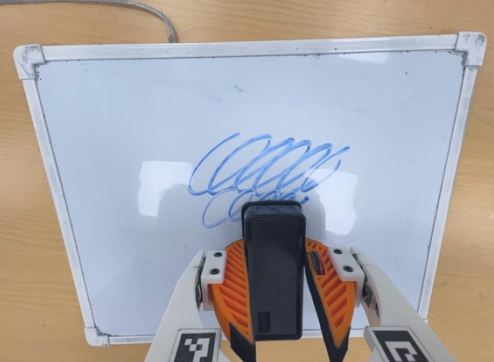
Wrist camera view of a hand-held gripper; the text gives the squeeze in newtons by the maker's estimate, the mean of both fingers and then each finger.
{"total": 8.6, "left": 7.0, "right": 10.3}